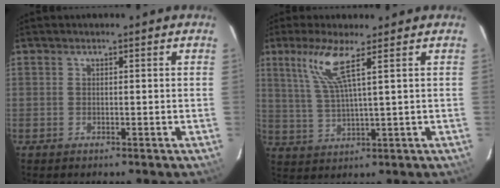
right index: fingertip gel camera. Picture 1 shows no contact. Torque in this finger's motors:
{"motor_torque": [0.17, 0.15, 0.50, 0.11]}